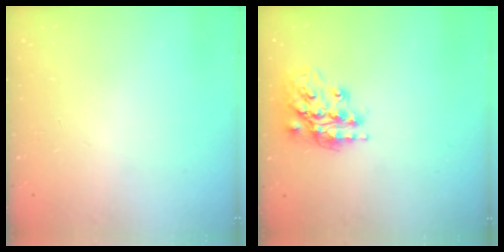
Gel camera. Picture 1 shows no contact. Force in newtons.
{"total": 17.5, "press": 17.4, "slide": 1.4}